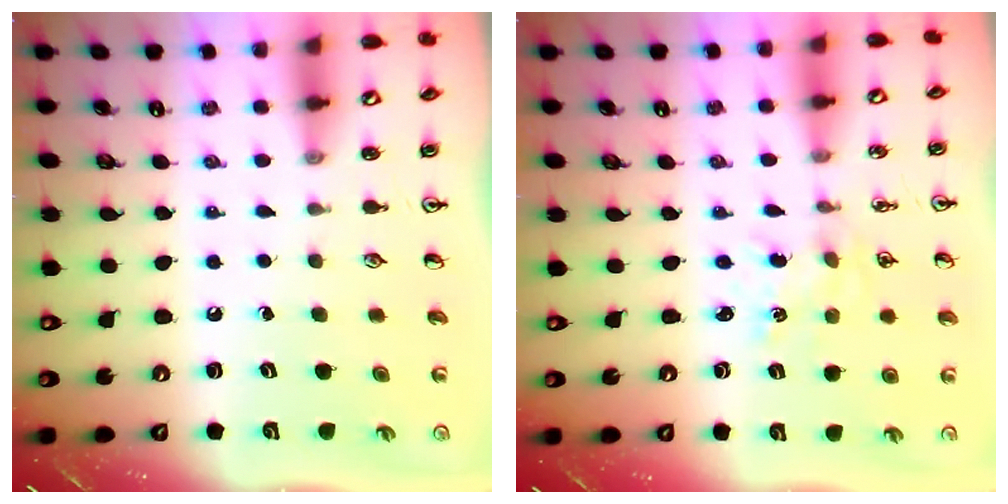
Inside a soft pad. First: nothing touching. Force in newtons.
{"total": 0.5, "press": 0.5, "slide": 0.1}